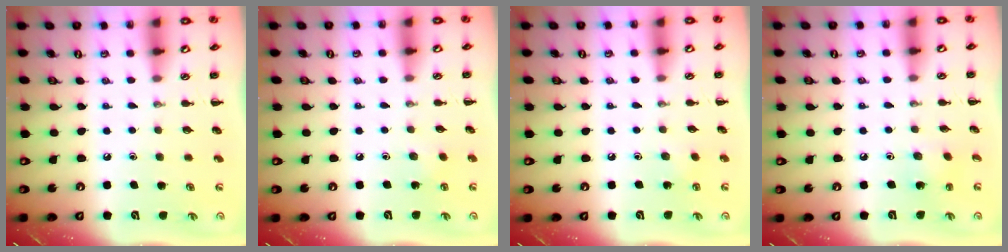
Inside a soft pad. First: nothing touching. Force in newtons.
{"total": 2.8, "press": 2.7, "slide": 0.8}
{"total": 2.8, "press": 2.7, "slide": 0.8}
{"total": 3.0, "press": 2.8, "slide": 1.0}